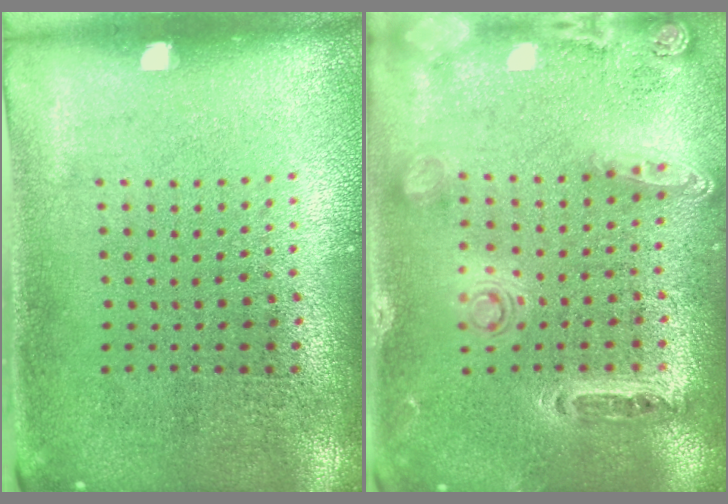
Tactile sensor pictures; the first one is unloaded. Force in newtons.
{"total": 1.5, "press": 1.4, "slide": 0.2}